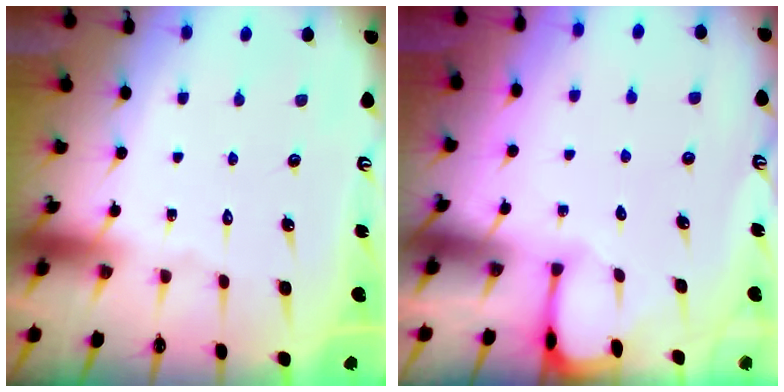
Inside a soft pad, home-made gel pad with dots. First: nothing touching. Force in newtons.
{"total": 1.3, "press": 1.2, "slide": 0.2}